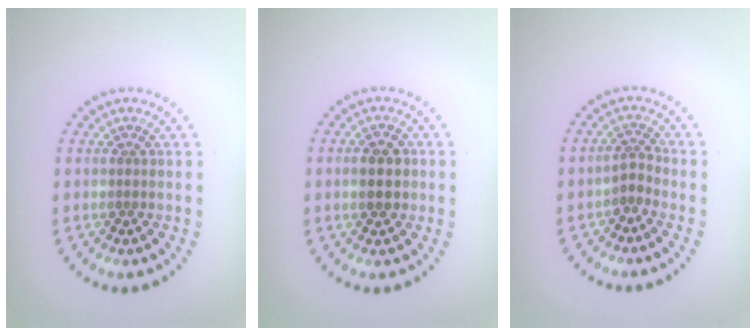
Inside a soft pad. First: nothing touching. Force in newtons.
{"total": 2.6, "press": 2.6, "slide": 0.2}
{"total": 1.7, "press": 1.1, "slide": 1.3}